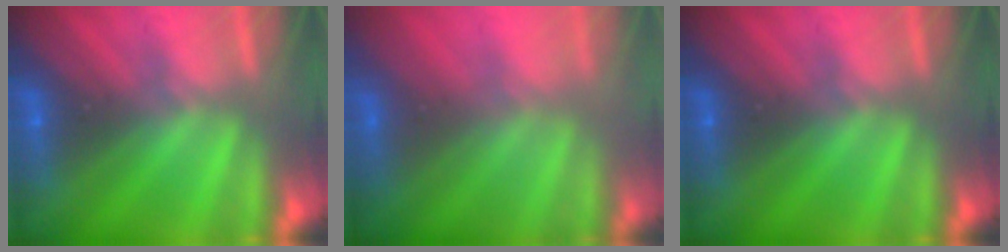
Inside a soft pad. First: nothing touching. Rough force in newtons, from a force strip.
{"total": 2.9}
{"total": 0.0}